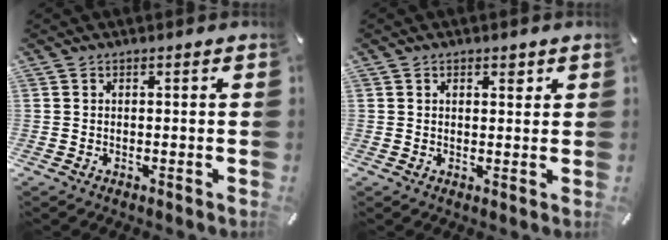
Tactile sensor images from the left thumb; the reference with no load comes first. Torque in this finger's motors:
{"motor_torque": [0.10, -0.31, 0.12, 0.21, -0.06]}